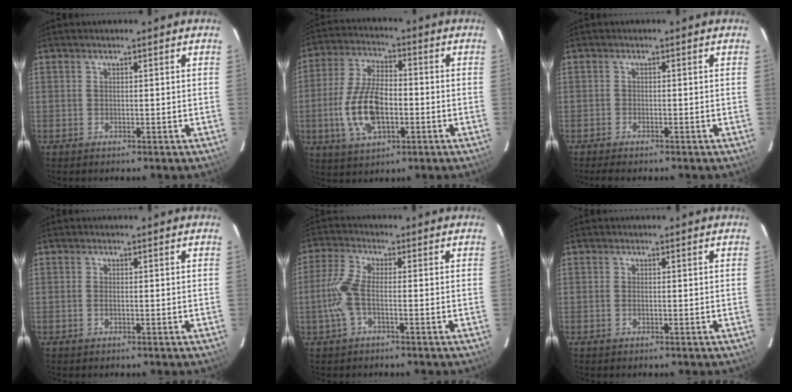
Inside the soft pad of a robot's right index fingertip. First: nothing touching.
{"total": 13.4, "force": [-3.1, 6.7, 11.2], "torque": [-0.236, 0.001, -0.053]}
{"total": 2.6, "force": [-2.3, 0.6, 1.1], "torque": [-0.036, -0.010, -0.039]}
{"total": 0.8, "force": [-0.2, 0.3, 0.7], "torque": [-0.017, 0.000, -0.005]}
{"total": 6.1, "force": [-1.6, 1.7, 5.6], "torque": [-0.132, 0.003, -0.033]}
{"total": 0.6, "force": [-0.1, 0.2, 0.5], "torque": [-0.013, 0.000, -0.004]}